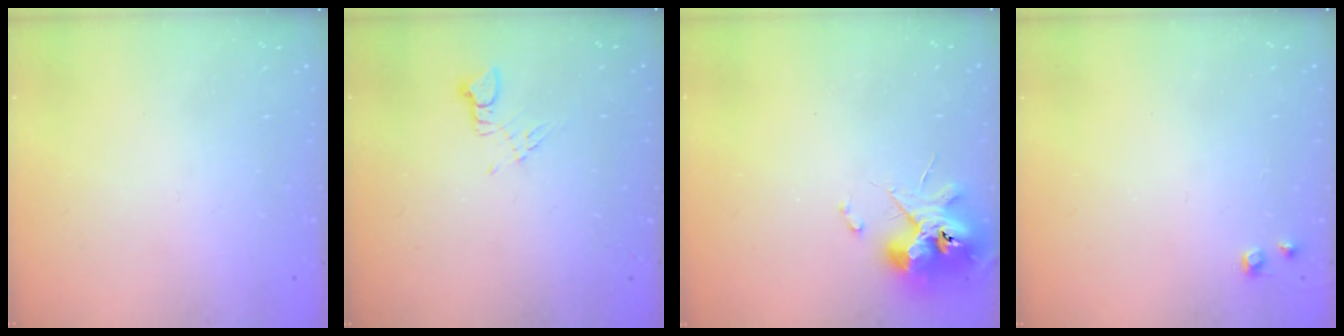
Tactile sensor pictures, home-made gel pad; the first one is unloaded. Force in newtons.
{"total": 4.8, "press": 4.8, "slide": 0.6}
{"total": 11.9, "press": 11.8, "slide": 1.1}
{"total": 4.8, "press": 4.8, "slide": 0.7}